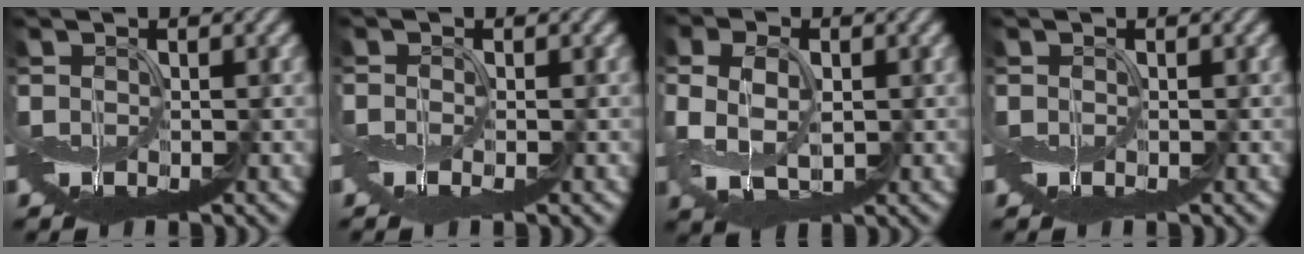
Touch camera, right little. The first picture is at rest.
{"total": 0.9, "force": [-0.6, -0.1, 0.7], "torque": [-0.017, -0.005, -0.014]}
{"total": 4.9, "force": [-0.2, 3.5, 3.5], "torque": [-0.090, -0.001, -0.003]}
{"total": 0.0}